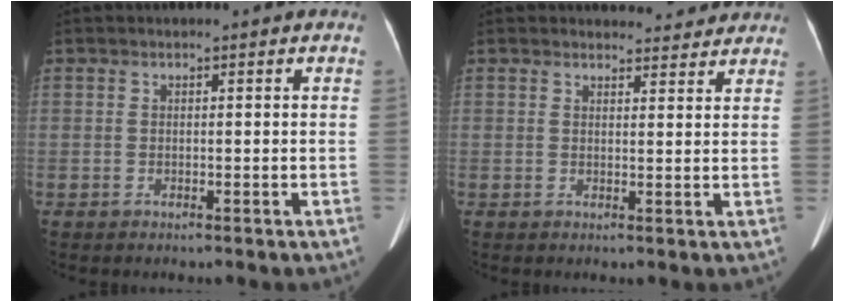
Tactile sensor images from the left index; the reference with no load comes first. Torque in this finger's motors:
{"motor_torque": [0.60, -0.80, 0.19, 0.00]}